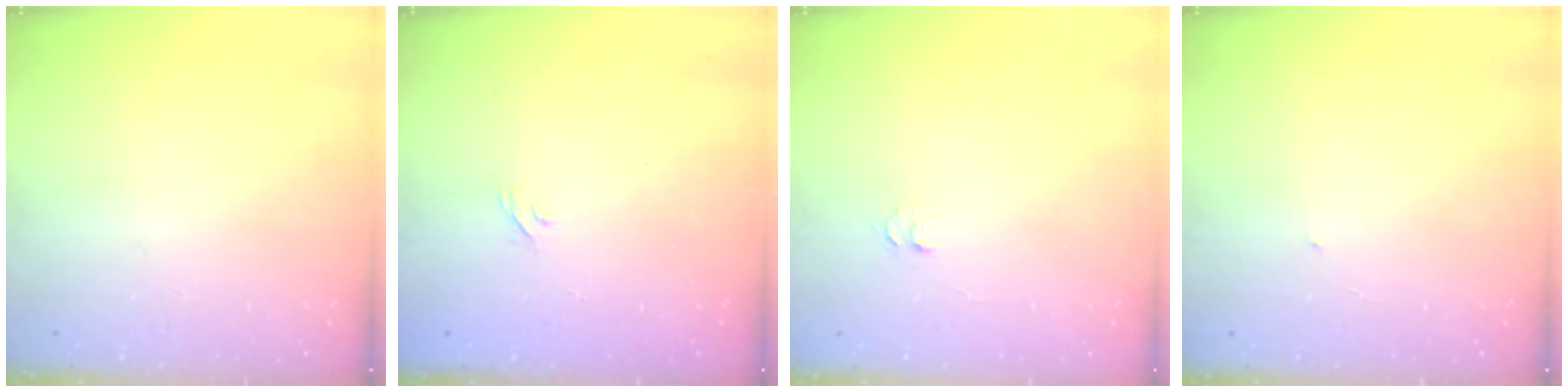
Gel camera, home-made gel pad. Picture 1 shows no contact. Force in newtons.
{"total": 2.2, "press": 1.9, "slide": 1.1}
{"total": 4.2, "press": 4.1, "slide": 0.5}
{"total": 0.6, "press": 0.6, "slide": 0.1}